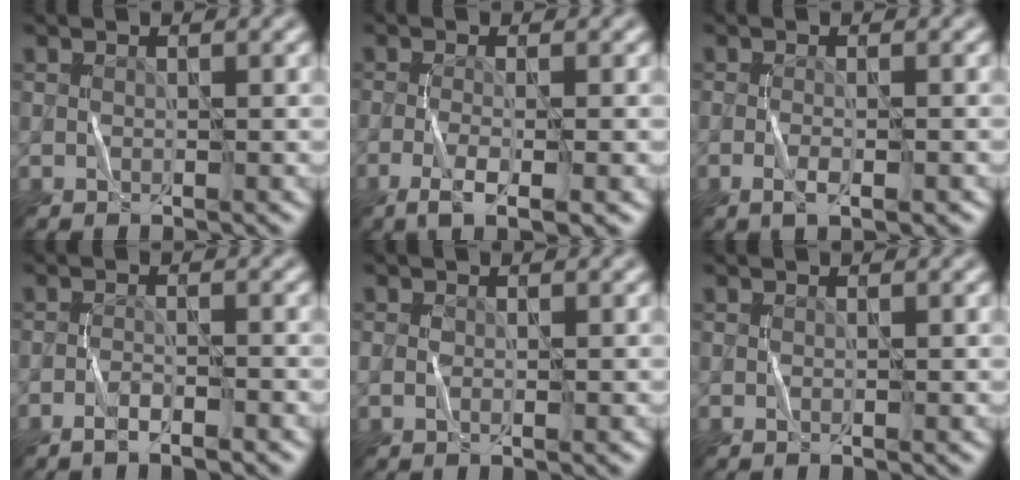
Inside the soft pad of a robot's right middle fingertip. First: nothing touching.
{"total": 3.4, "force": [-1.7, 0.4, 2.9], "torque": [-0.060, 0.000, -0.033]}
{"total": 2.1, "force": [-1.0, 0.2, 1.9], "torque": [-0.039, 0.003, -0.018]}
{"total": 1.9, "force": [-1.6, 0.1, 1.1], "torque": [-0.021, 0.006, -0.028]}
{"total": 0.8, "force": [-0.1, 0.4, 0.7], "torque": [-0.018, 0.001, -0.001]}
{"total": 0.0}